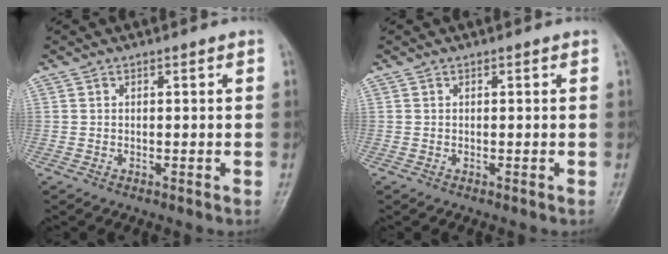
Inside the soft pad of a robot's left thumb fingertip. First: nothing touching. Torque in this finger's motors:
{"motor_torque": [0.00, 0.00, 0.00, 0.00, 0.00]}